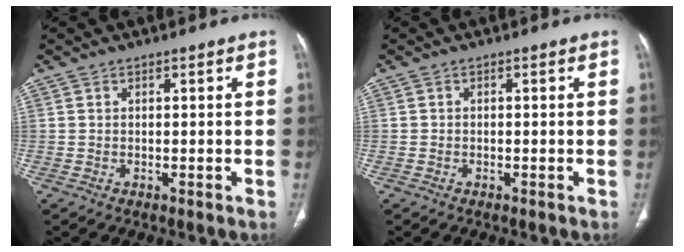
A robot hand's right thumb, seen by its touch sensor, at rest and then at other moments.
{"total": 0.0}